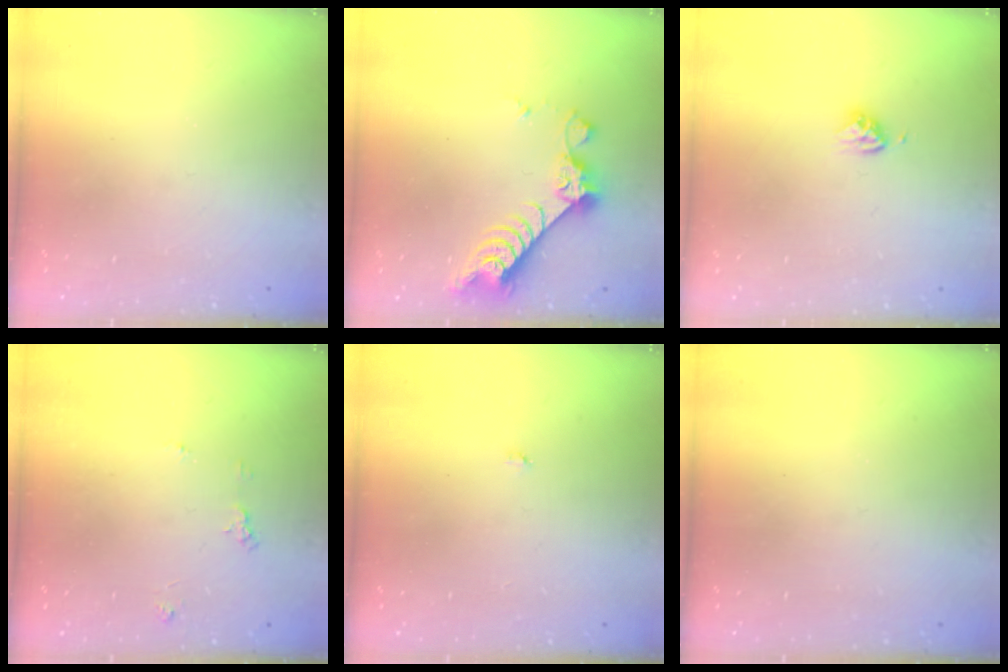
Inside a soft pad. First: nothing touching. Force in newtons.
{"total": 8.1, "press": 8.1, "slide": 0.7}
{"total": 3.6, "press": 3.5, "slide": 0.7}
{"total": 4.3, "press": 4.3, "slide": 0.4}
{"total": 2.9, "press": 2.9, "slide": 0.3}
{"total": 0.0}